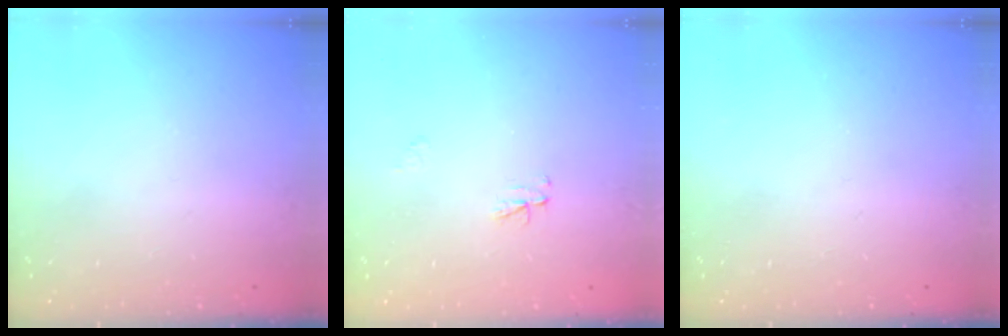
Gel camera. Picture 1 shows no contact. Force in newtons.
{"total": 3.0, "press": 3.0, "slide": 0.4}
{"total": 0.0}